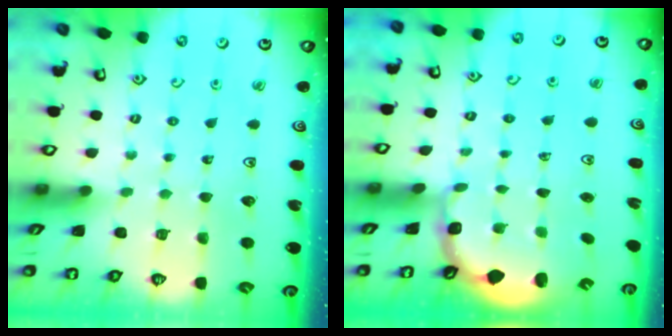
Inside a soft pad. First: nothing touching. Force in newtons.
{"total": 2.4, "press": 2.1, "slide": 1.2}